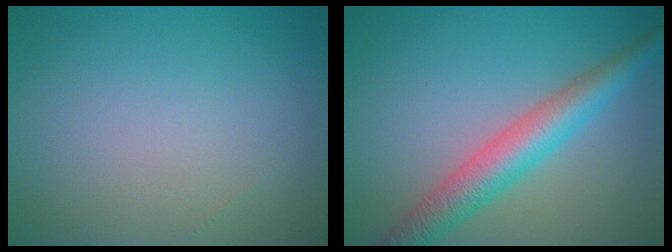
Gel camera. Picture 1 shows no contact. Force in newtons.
{"total": 5.1, "press": 5.1, "slide": 0.1}